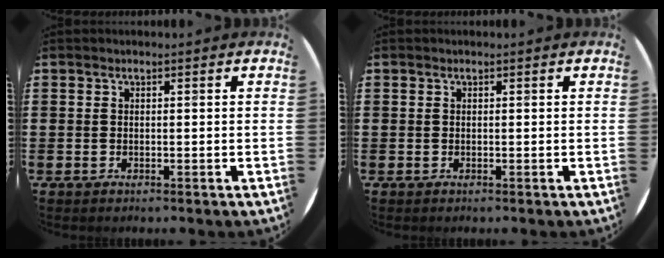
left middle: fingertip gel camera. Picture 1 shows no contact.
{"total": 0.0}